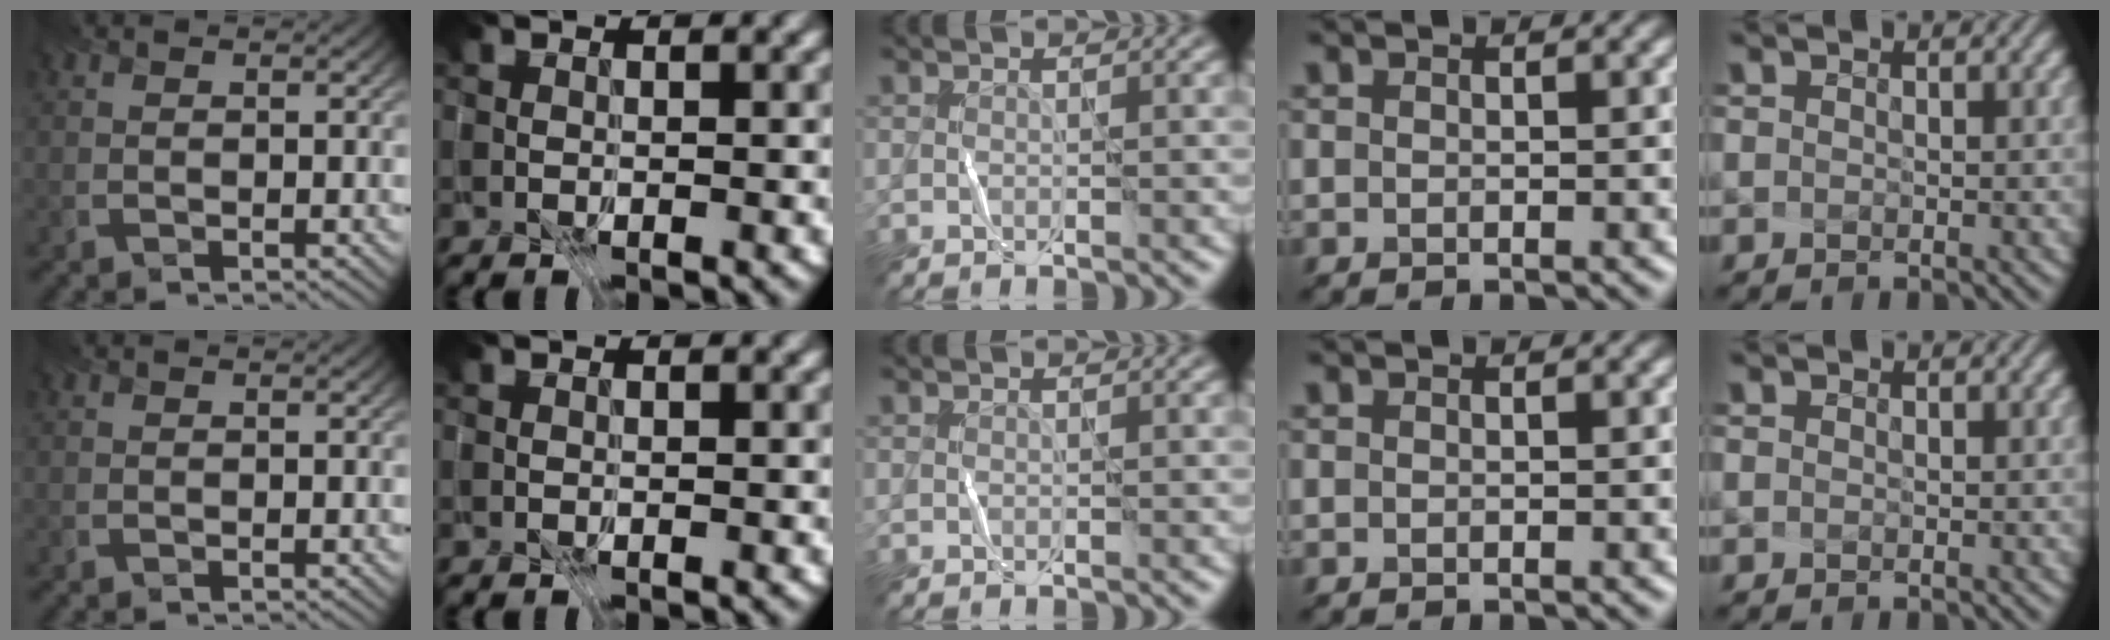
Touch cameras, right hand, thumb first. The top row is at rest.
{}